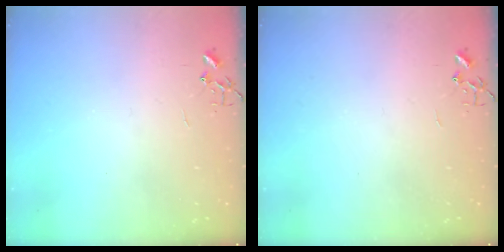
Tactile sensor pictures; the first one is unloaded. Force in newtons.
{"total": 0.0}